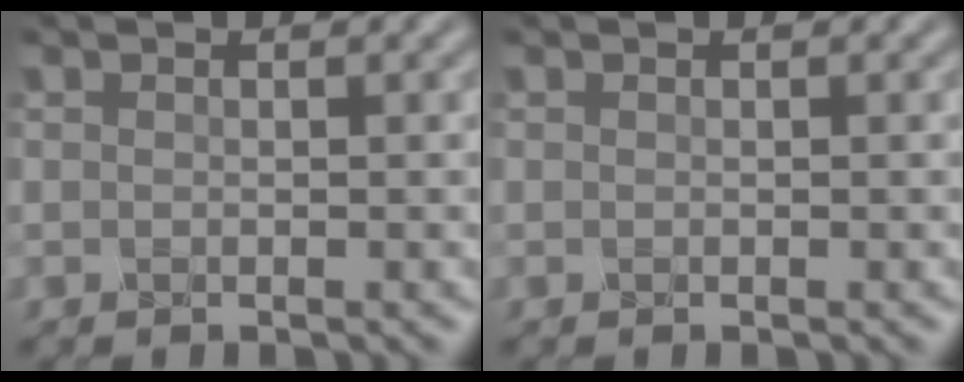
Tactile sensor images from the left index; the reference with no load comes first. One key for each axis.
{"total": 0.0}